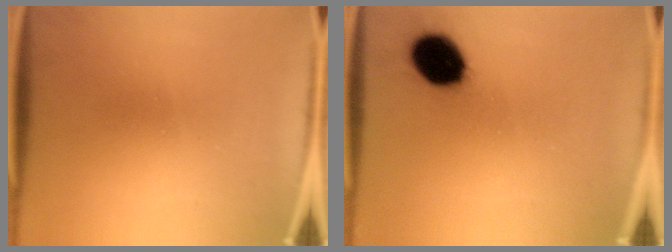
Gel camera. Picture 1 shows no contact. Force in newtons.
{"total": 12.1}